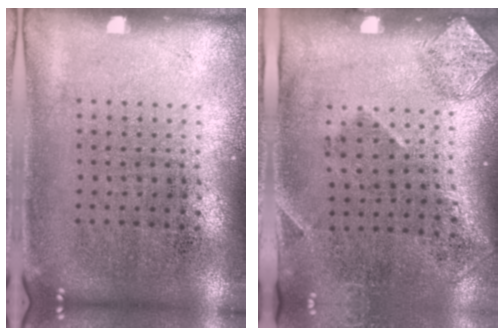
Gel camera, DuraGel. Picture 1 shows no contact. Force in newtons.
{"total": 1.9, "press": 1.2, "slide": 1.4}